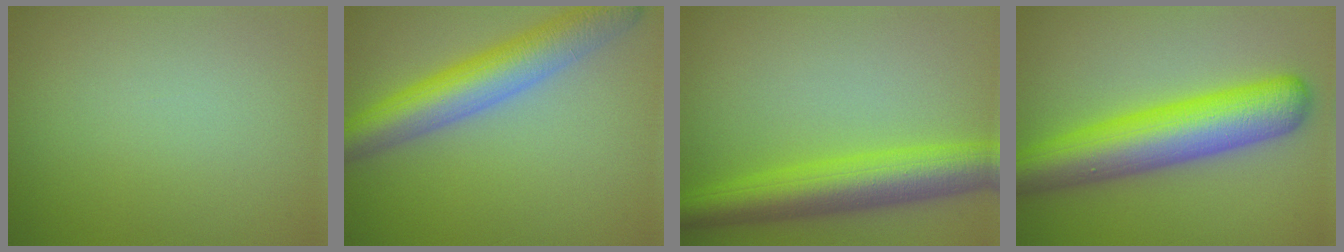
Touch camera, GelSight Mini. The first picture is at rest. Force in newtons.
{"total": 6.9, "press": 6.9, "slide": 0.2}
{"total": 6.8, "press": 6.8, "slide": 0.3}
{"total": 8.6, "press": 8.6, "slide": 0.2}